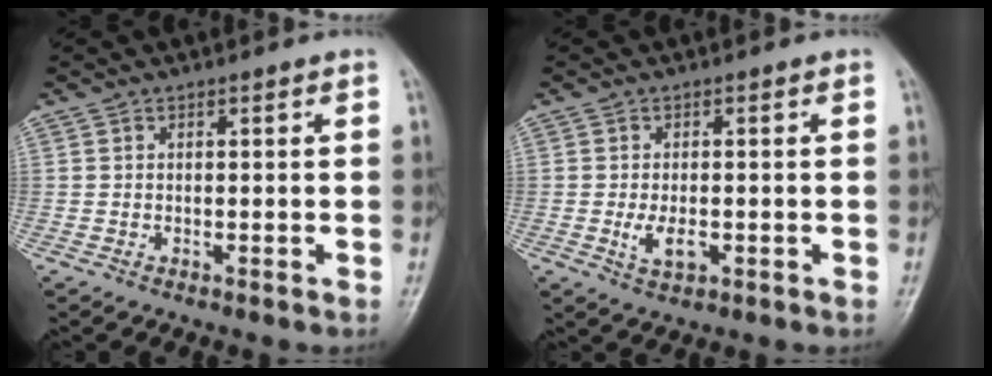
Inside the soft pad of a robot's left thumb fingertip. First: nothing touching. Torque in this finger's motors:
{"motor_torque": [0.05, 0.13, 0.60, -0.01, 0.02]}